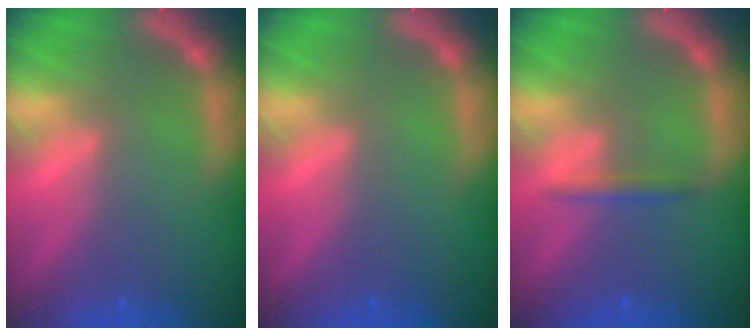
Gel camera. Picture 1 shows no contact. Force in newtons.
{"total": 0.0}
{"total": 1.4}